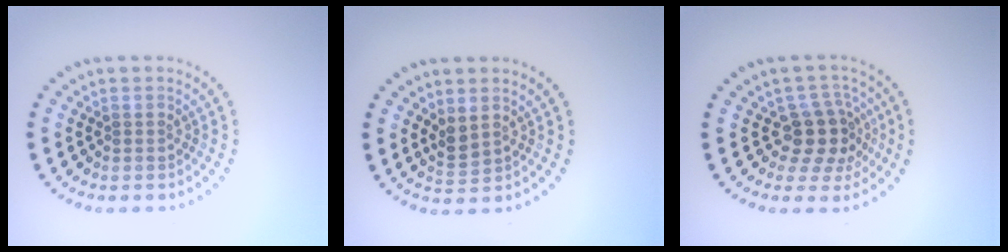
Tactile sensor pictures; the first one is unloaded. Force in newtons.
{"total": 1.4, "press": 1.3, "slide": 0.7}
{"total": 3.9, "press": 3.0, "slide": 2.4}